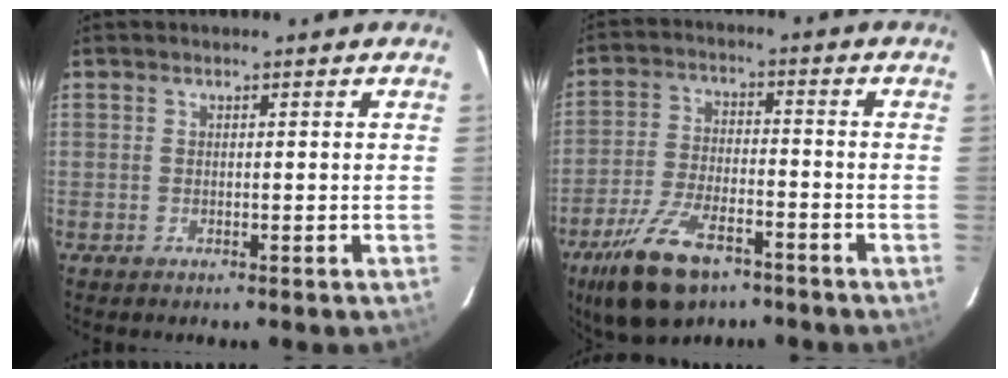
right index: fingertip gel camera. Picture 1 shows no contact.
{"total": 13.3, "force": [-8.6, 5.6, 8.4], "torque": [-0.189, -0.021, -0.157]}